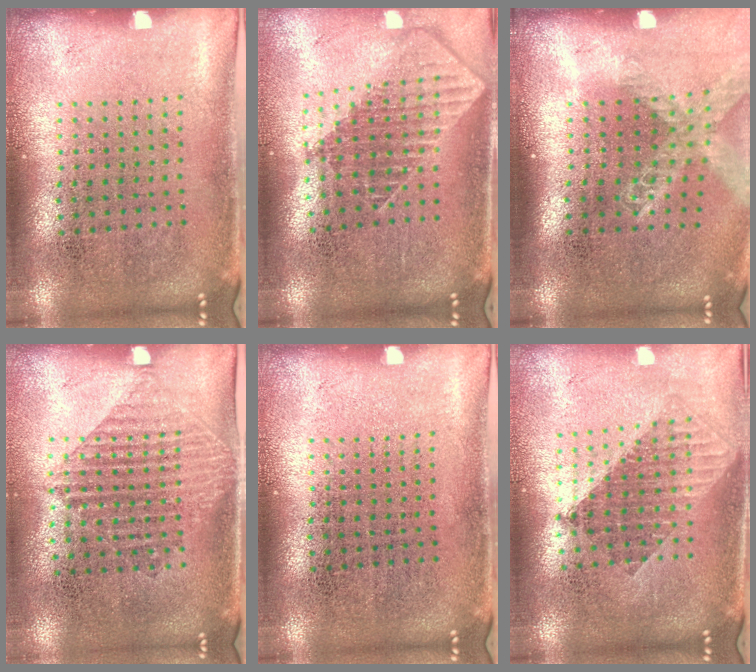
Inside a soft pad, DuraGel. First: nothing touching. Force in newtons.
{"total": 1.9, "press": 1.5, "slide": 1.2}
{"total": 1.6, "press": 1.4, "slide": 0.8}
{"total": 1.2, "press": 1.0, "slide": 0.6}
{"total": 0.0}
{"total": 1.6, "press": 1.3, "slide": 0.8}